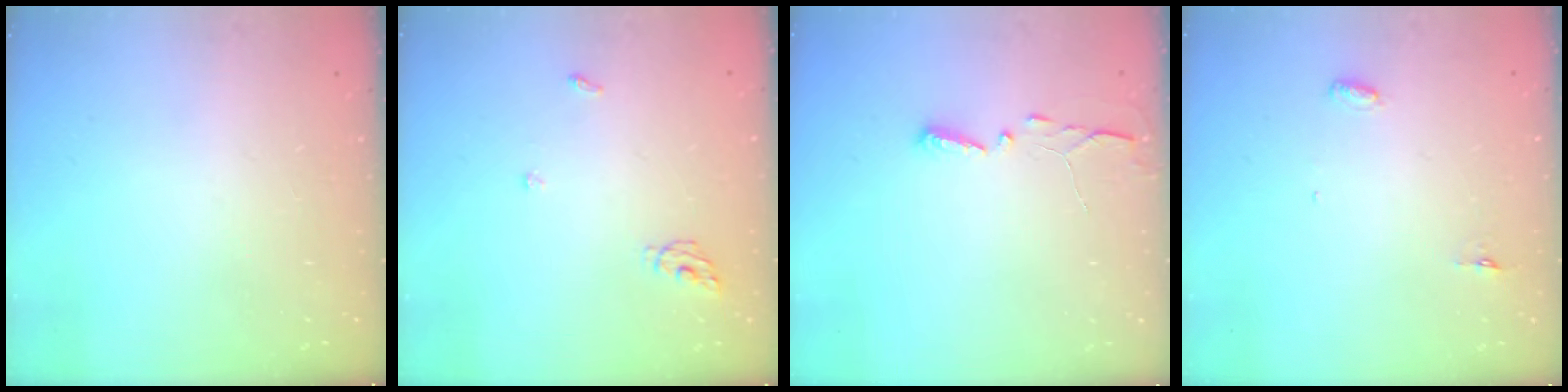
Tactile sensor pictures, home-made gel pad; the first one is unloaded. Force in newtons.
{"total": 5.2, "press": 5.1, "slide": 0.3}
{"total": 2.9, "press": 2.9, "slide": 0.4}
{"total": 3.0, "press": 2.8, "slide": 0.9}